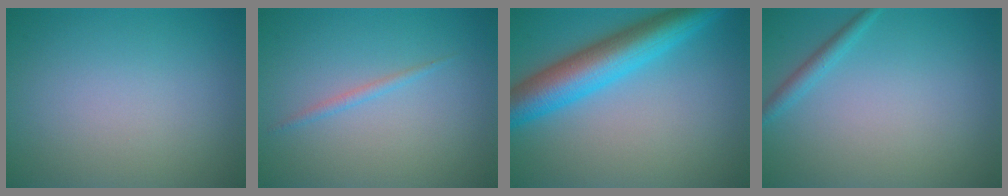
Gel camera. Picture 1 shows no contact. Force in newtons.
{"total": 0.9, "press": 0.9, "slide": 0.1}
{"total": 7.8, "press": 7.8, "slide": 0.2}
{"total": 1.4, "press": 1.4, "slide": 0.1}